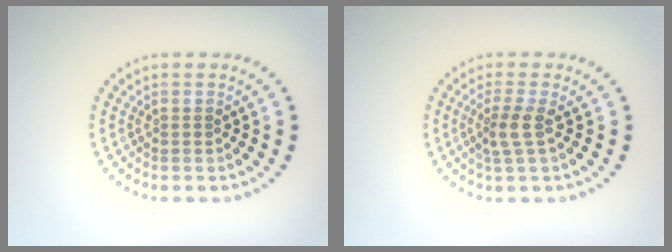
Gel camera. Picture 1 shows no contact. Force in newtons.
{"total": 2.0, "press": 1.6, "slide": 1.3}